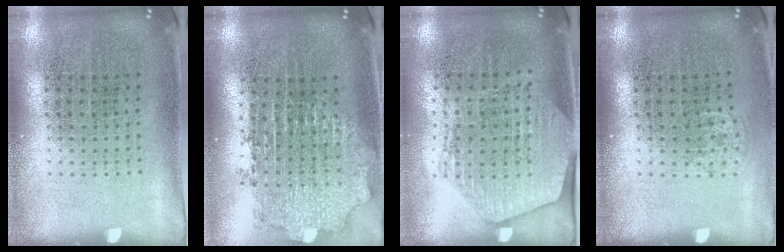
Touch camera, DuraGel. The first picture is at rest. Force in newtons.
{"total": 2.0, "press": 1.5, "slide": 1.3}
{"total": 1.8, "press": 1.6, "slide": 0.7}
{"total": 0.6, "press": 0.5, "slide": 0.3}